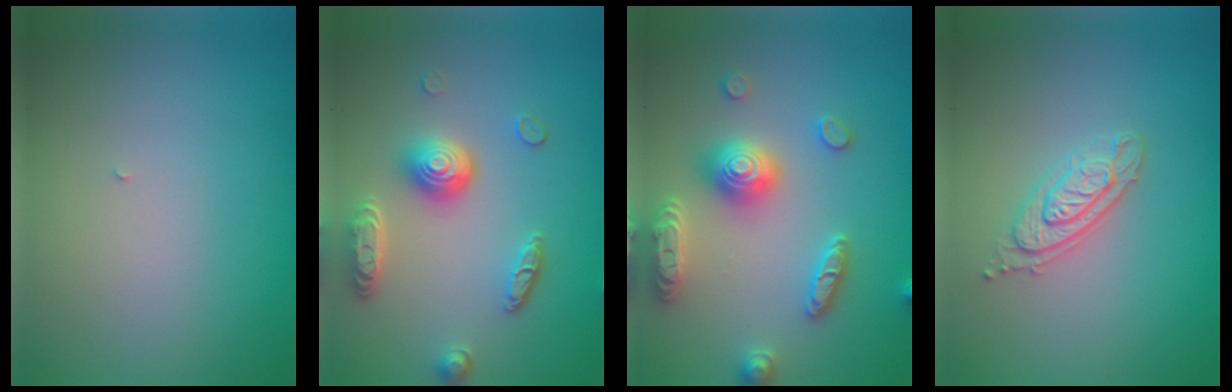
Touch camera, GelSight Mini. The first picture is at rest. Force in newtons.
{"total": 4.9, "press": 3.7, "slide": 3.2}
{"total": 5.4, "press": 5.3, "slide": 0.9}
{"total": 2.6, "press": 2.4, "slide": 1.0}